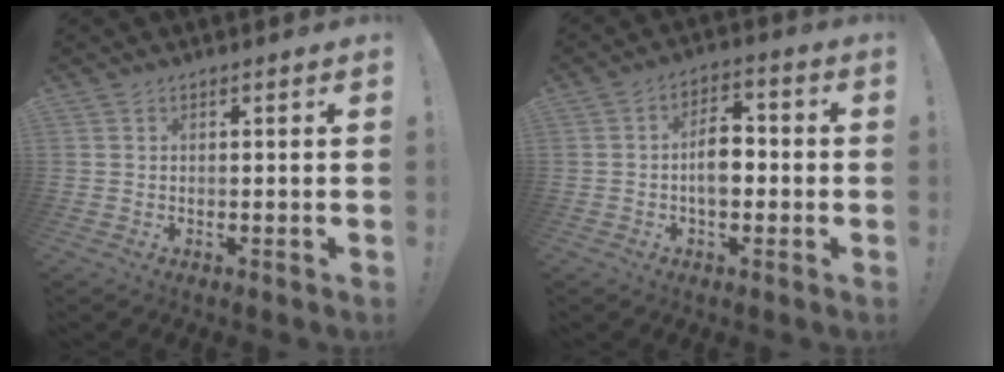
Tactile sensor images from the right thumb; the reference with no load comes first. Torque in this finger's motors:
{"motor_torque": [1.00, 0.89, 0.88, -0.53, 0.28]}